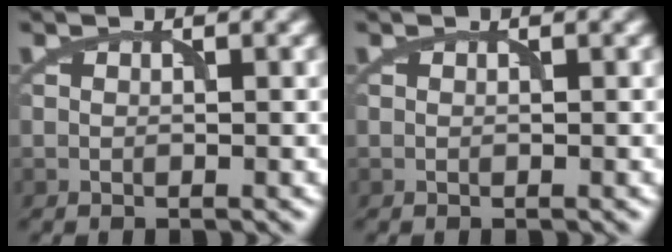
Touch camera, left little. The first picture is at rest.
{"total": 0.0}